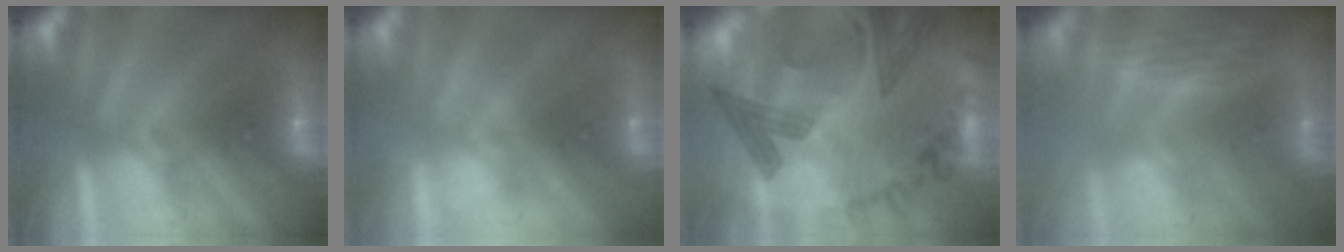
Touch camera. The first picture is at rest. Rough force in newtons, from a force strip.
{"total": 2.1}
{"total": 6.1}
{"total": 3.0}